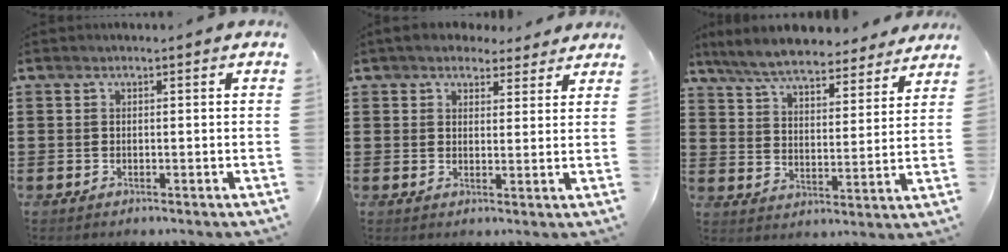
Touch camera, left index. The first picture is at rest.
{"total": 4.2, "force": [3.6, 1.7, 1.2], "torque": [-0.035, -0.001, 0.068]}
{"total": 7.6, "force": [7.1, 0.9, 2.6], "torque": [-0.079, -0.034, 0.127]}